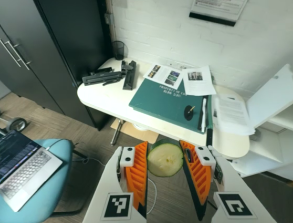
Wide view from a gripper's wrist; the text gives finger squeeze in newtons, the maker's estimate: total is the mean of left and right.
{"total": 10.2, "left": 10.3, "right": 10.1}